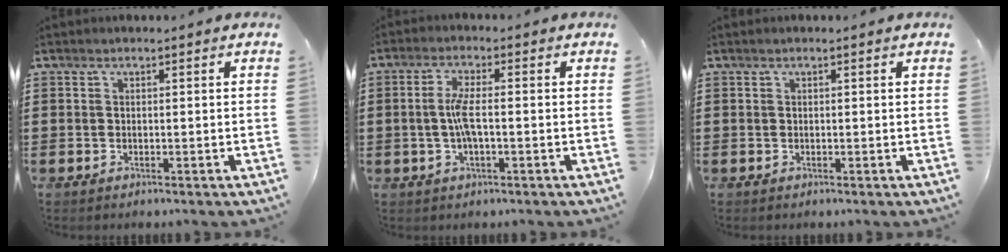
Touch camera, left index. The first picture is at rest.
{"total": 4.6, "force": [-0.5, 1.2, 4.4], "torque": [-0.095, 0.001, -0.016]}
{"total": 0.0}